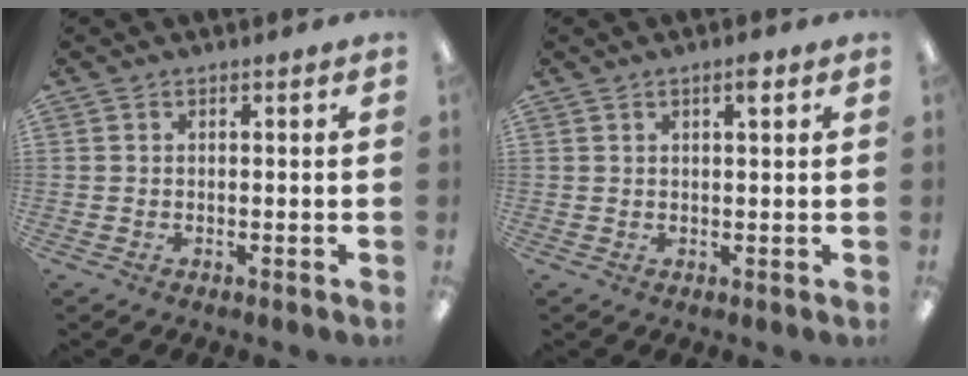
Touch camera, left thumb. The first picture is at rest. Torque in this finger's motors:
{"motor_torque": [-0.06, 0.06, -0.11, 0.13, 0.01]}